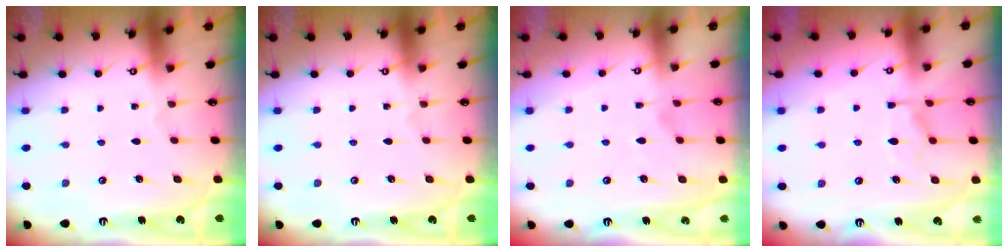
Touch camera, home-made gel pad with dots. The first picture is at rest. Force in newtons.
{"total": 0.0}
{"total": 2.7, "press": 2.5, "slide": 1.0}
{"total": 1.7, "press": 1.1, "slide": 1.4}